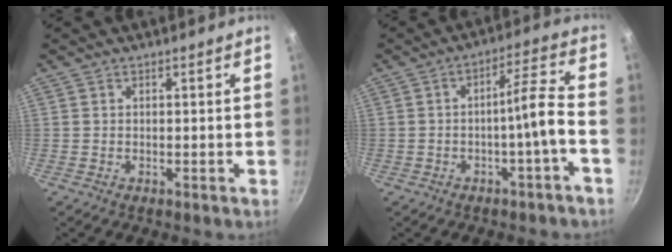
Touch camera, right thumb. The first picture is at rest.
{"total": 7.1, "force": [-2.8, 0.2, 6.5], "torque": [-0.114, 0.038, -0.038]}